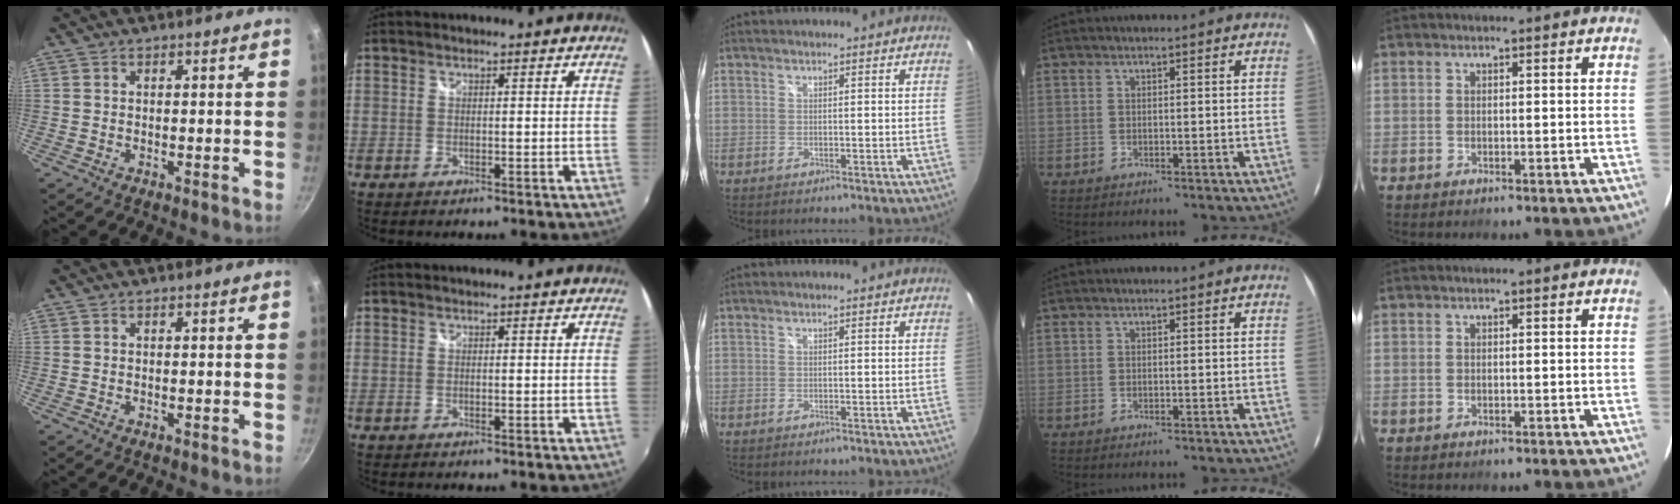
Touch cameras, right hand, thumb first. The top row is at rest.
{}